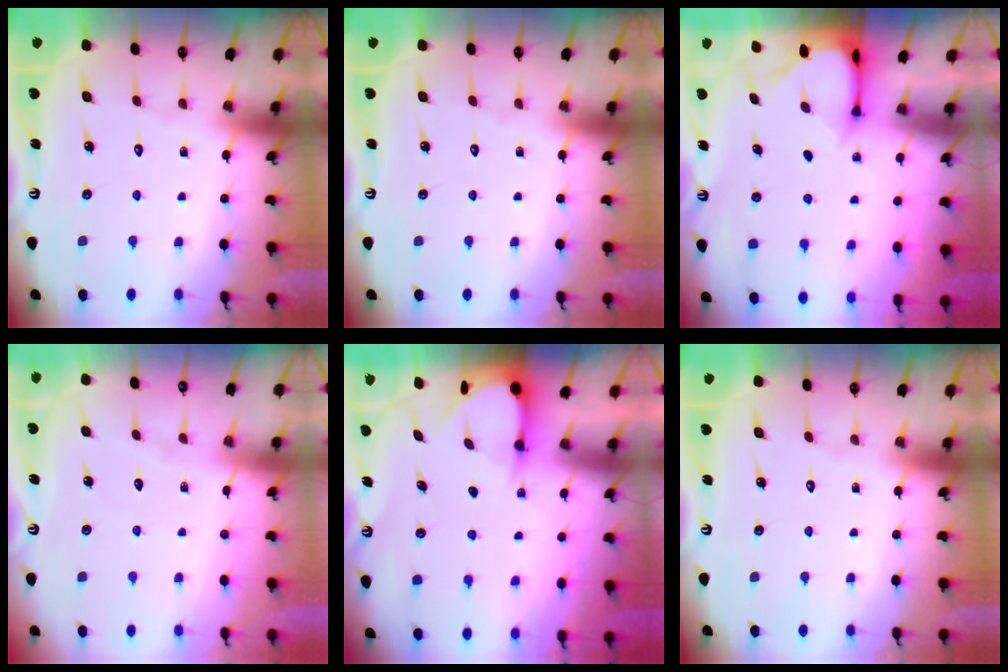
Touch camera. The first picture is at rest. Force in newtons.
{"total": 0.0}
{"total": 2.9, "press": 2.9, "slide": 0.2}
{"total": 2.8, "press": 2.8, "slide": 0.4}
{"total": 3.5, "press": 3.5, "slide": 0.5}
{"total": 0.0}